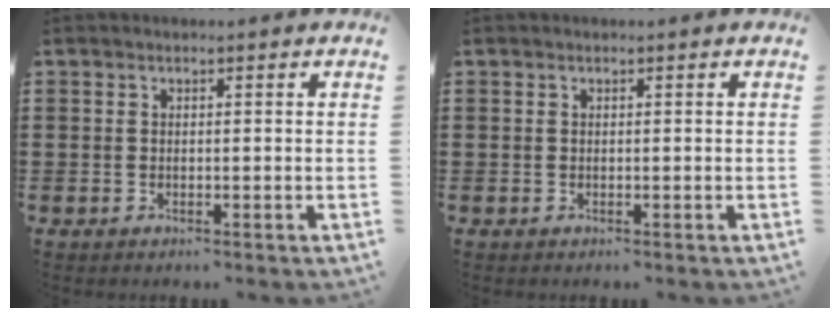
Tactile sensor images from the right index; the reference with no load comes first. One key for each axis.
{"total": 0.0}